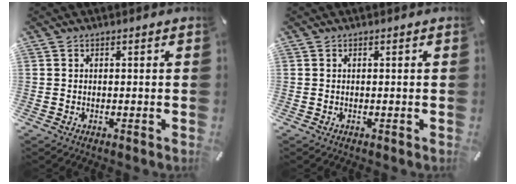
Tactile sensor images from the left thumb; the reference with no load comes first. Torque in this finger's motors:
{"motor_torque": [-0.03, -0.01, 0.00, 0.01, 0.00]}